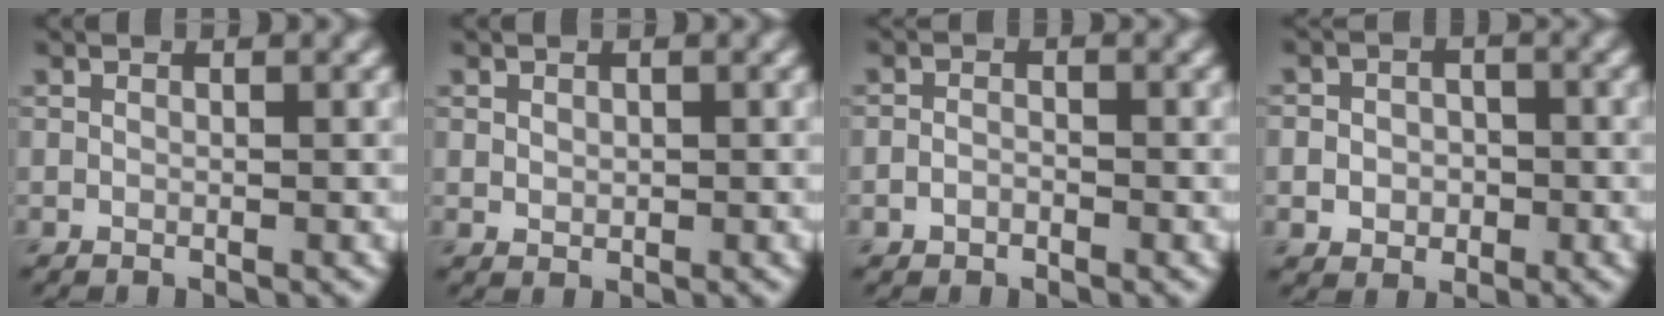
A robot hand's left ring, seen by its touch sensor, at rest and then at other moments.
{"total": 0.8, "force": [0.3, 0.7, 0.4], "torque": [-0.006, -0.003, 0.008]}
{"total": 1.1, "force": [-0.6, 0.8, 0.5], "torque": [-0.009, 0.001, -0.015]}
{"total": 3.5, "force": [-0.5, 3.0, 1.7], "torque": [-0.009, -0.001, -0.023]}